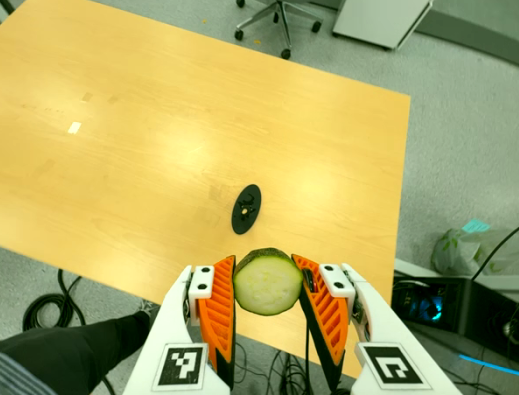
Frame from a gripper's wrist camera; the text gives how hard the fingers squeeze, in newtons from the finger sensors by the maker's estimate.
{"total": 9.1, "left": 8.4, "right": 9.8}